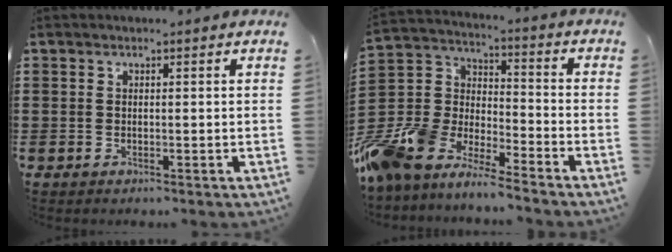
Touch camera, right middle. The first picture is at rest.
{"total": 10.5, "force": [-9.6, 3.7, 2.0], "torque": [-0.080, 0.012, -0.197]}